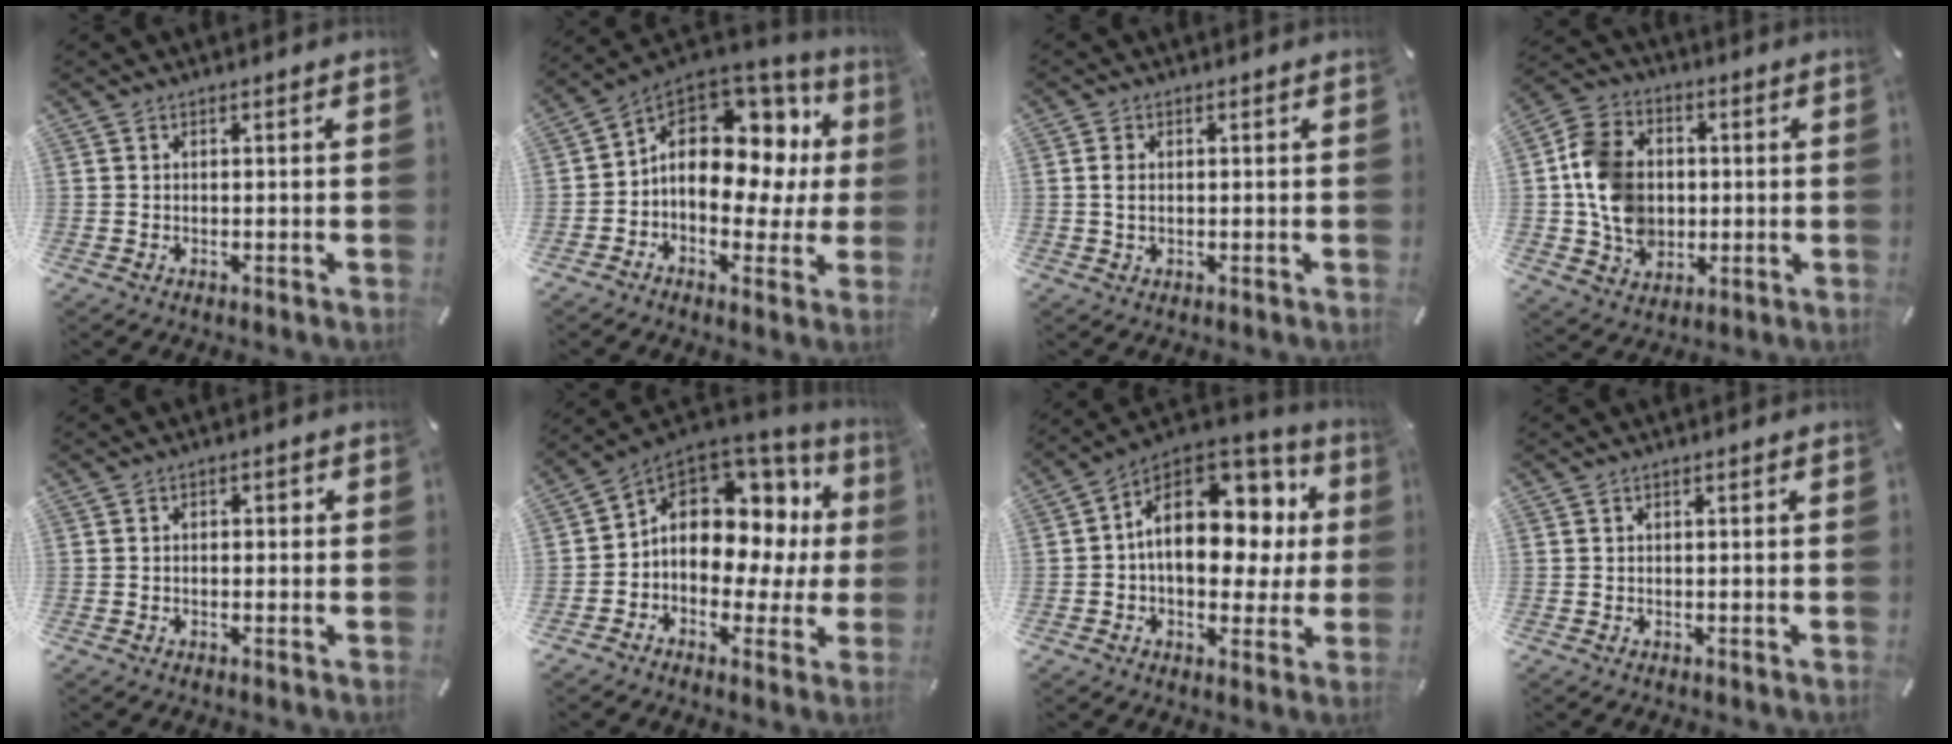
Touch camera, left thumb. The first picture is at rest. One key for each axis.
{"total": 12.8, "fx": 3.2, "fy": 9.1, "fz": 8.4, "tx": -0.133, "ty": -0.032, "tz": 0.054}
{"total": 2.4, "fx": 0.2, "fy": 1.5, "fz": 1.8, "tx": -0.045, "ty": 0.003, "tz": 0.000}
{"total": 13.4, "fx": -0.2, "fy": 11.4, "fz": 7.1, "tx": -0.140, "ty": 0.016, "tz": 0.001}
{"total": 1.3, "fx": -0.4, "fy": 0.8, "fz": 0.9, "tx": -0.016, "ty": 0.006, "tz": -0.010}
{"total": 10.5, "fx": 2.5, "fy": 8.3, "fz": 6.0, "tx": -0.104, "ty": -0.031, "tz": 0.047}
{"total": 17.2, "fx": 4.0, "fy": 11.8, "fz": 11.9, "tx": -0.174, "ty": -0.018, "tz": 0.074}
{"total": 0.0}